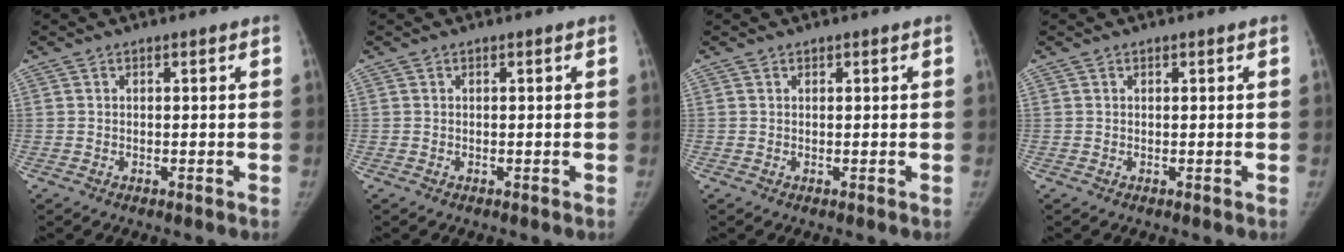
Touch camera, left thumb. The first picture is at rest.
{"total": 0.0}
{"total": 0.0}
{"total": 0.0}